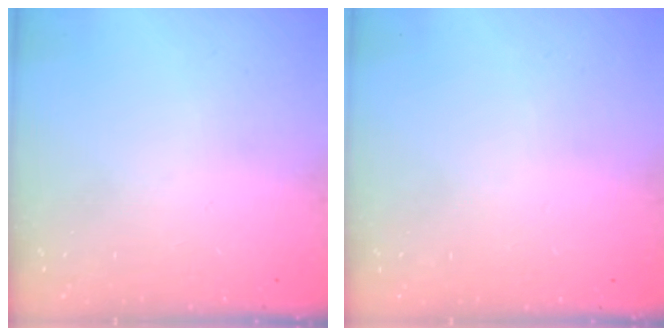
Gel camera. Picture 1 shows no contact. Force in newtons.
{"total": 2.5, "press": 2.5, "slide": 0.2}